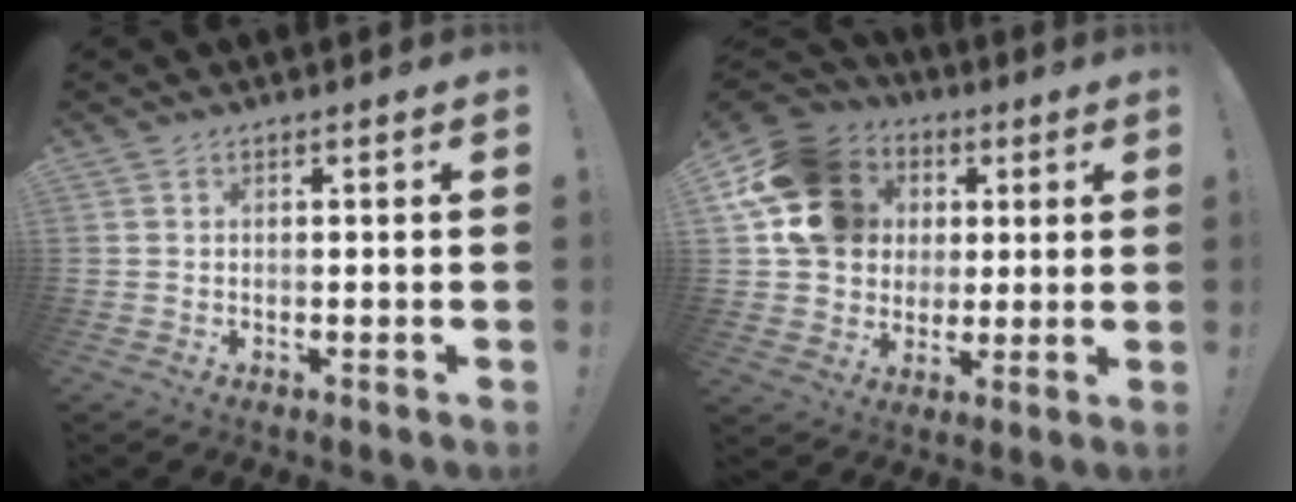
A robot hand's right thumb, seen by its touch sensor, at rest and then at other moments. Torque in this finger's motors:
{"motor_torque": [2.07, 2.08, 1.53, 0.12, 0.14]}